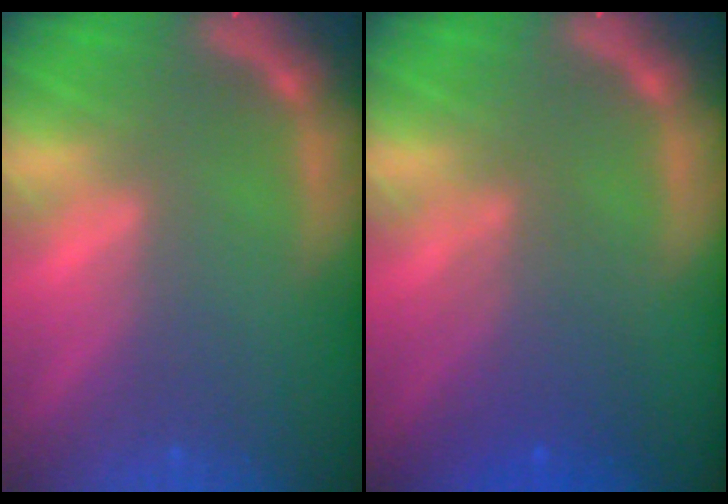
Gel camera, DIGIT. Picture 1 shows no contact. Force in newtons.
{"total": 4.1}